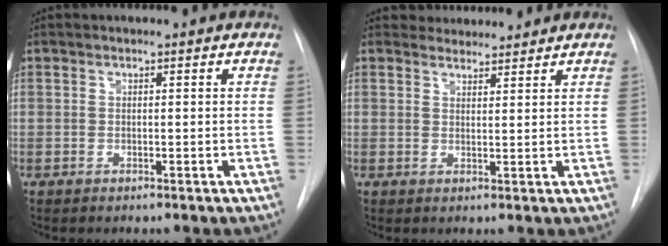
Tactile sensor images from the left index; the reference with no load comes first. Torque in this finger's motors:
{"motor_torque": [0.20, -0.26, -0.11, 0.01]}